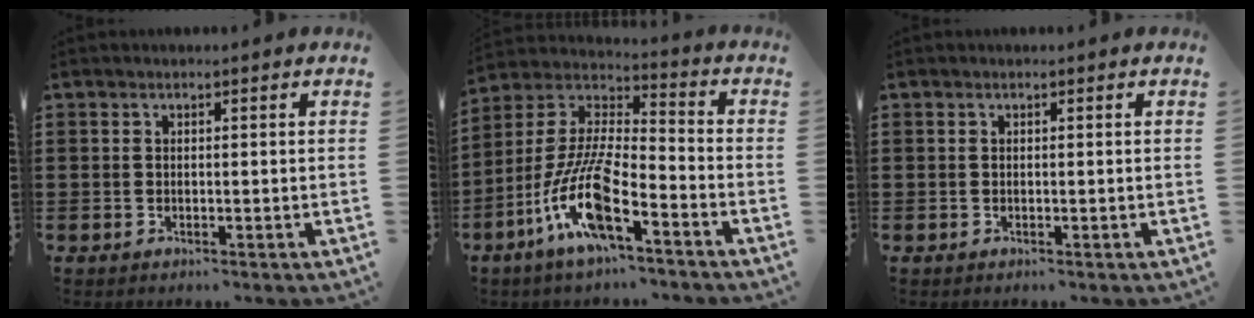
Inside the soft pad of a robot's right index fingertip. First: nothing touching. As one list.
[{"total": 12.5, "force": [-7.1, 3.0, 9.8], "torque": [-0.228, -0.015, -0.144]}, {"total": 0.0}]